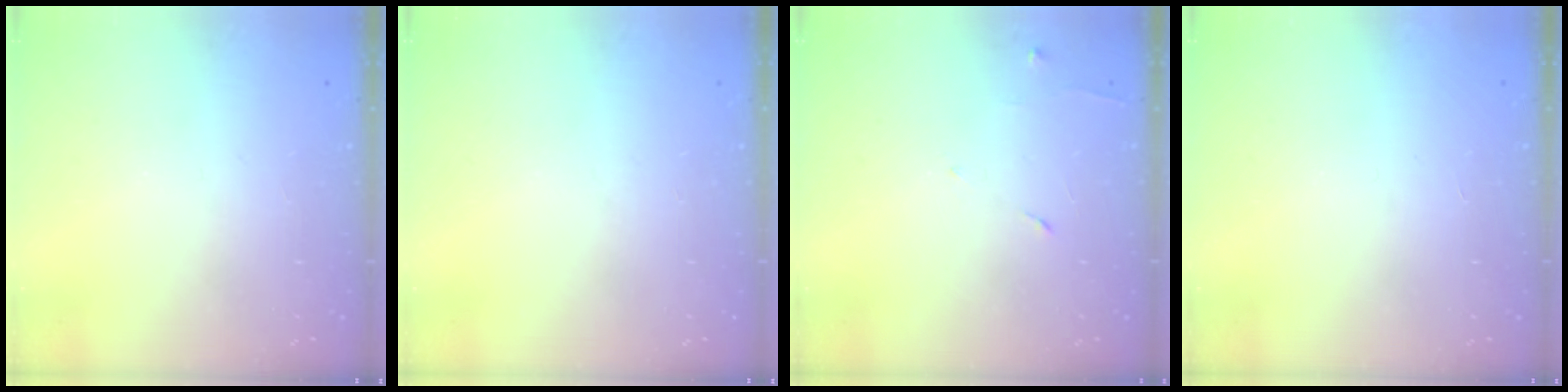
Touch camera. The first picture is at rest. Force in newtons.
{"total": 0.0}
{"total": 5.1, "press": 5.1, "slide": 0.8}
{"total": 1.7, "press": 1.7, "slide": 0.1}